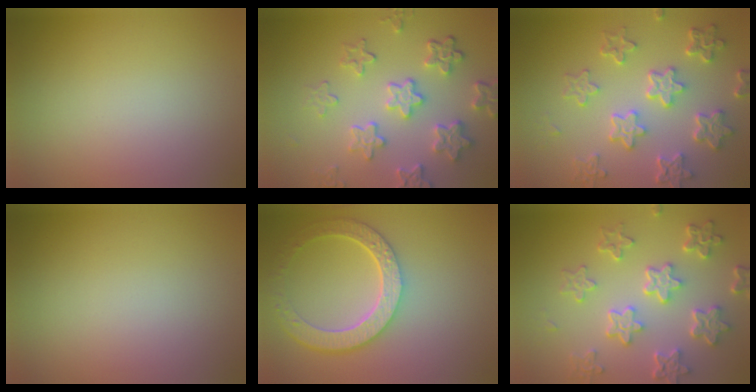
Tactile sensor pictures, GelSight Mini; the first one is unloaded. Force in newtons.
{"total": 5.5, "press": 4.3, "slide": 3.5}
{"total": 6.0, "press": 4.6, "slide": 3.9}
{"total": 0.0}
{"total": 6.0, "press": 4.6, "slide": 3.9}
{"total": 6.2, "press": 4.6, "slide": 4.1}